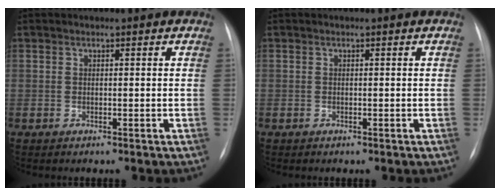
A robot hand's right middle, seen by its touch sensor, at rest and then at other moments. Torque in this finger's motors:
{"motor_torque": [0.54, -0.54, -0.06, -0.10]}